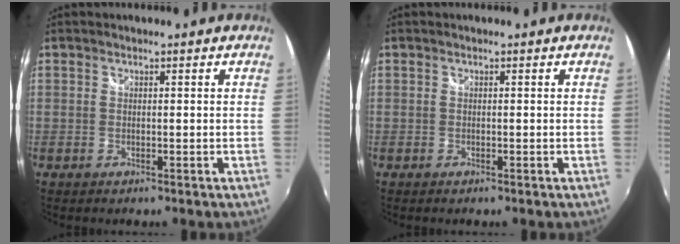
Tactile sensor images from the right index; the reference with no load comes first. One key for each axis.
{"total": 0.0}